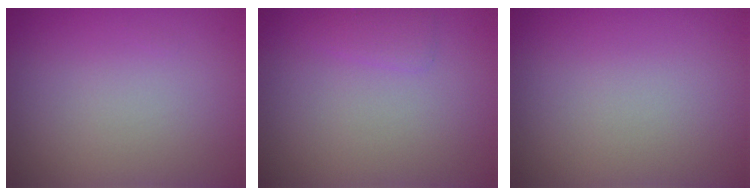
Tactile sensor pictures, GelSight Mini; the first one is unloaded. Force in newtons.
{"total": 1.0, "press": 1.0, "slide": 0.1}
{"total": 0.0}